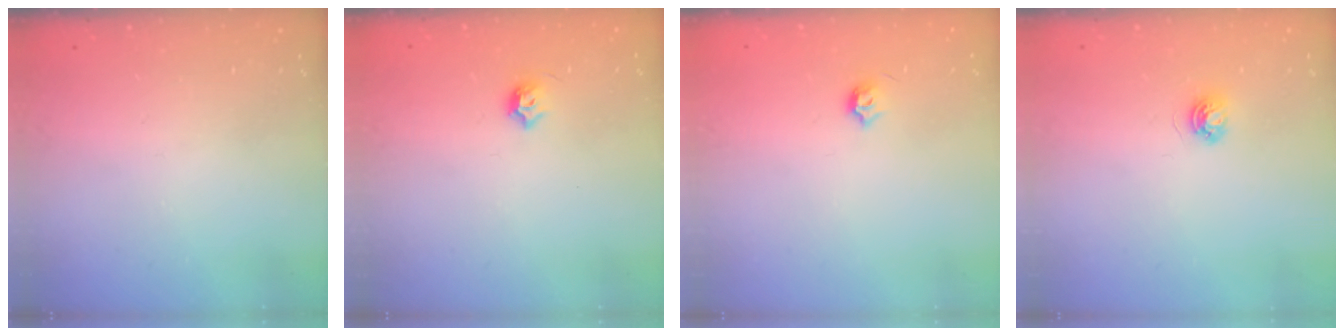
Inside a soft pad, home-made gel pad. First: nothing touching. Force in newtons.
{"total": 5.5, "press": 5.4, "slide": 0.9}
{"total": 3.9, "press": 3.8, "slide": 0.7}
{"total": 3.7, "press": 3.7, "slide": 0.5}